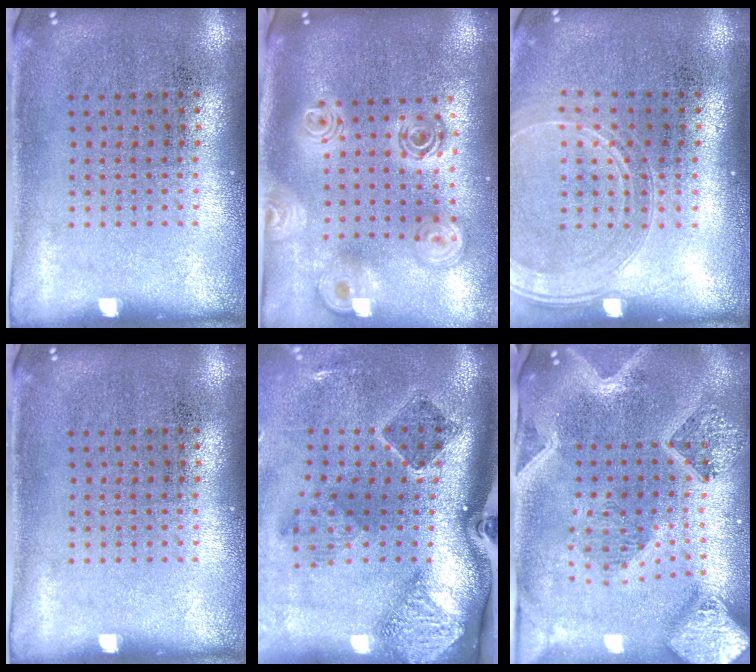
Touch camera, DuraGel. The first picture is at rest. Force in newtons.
{"total": 2.5, "press": 1.9, "slide": 1.6}
{"total": 1.7, "press": 1.6, "slide": 0.7}
{"total": 0.0}
{"total": 2.5, "press": 1.7, "slide": 1.8}
{"total": 3.9, "press": 3.1, "slide": 2.3}